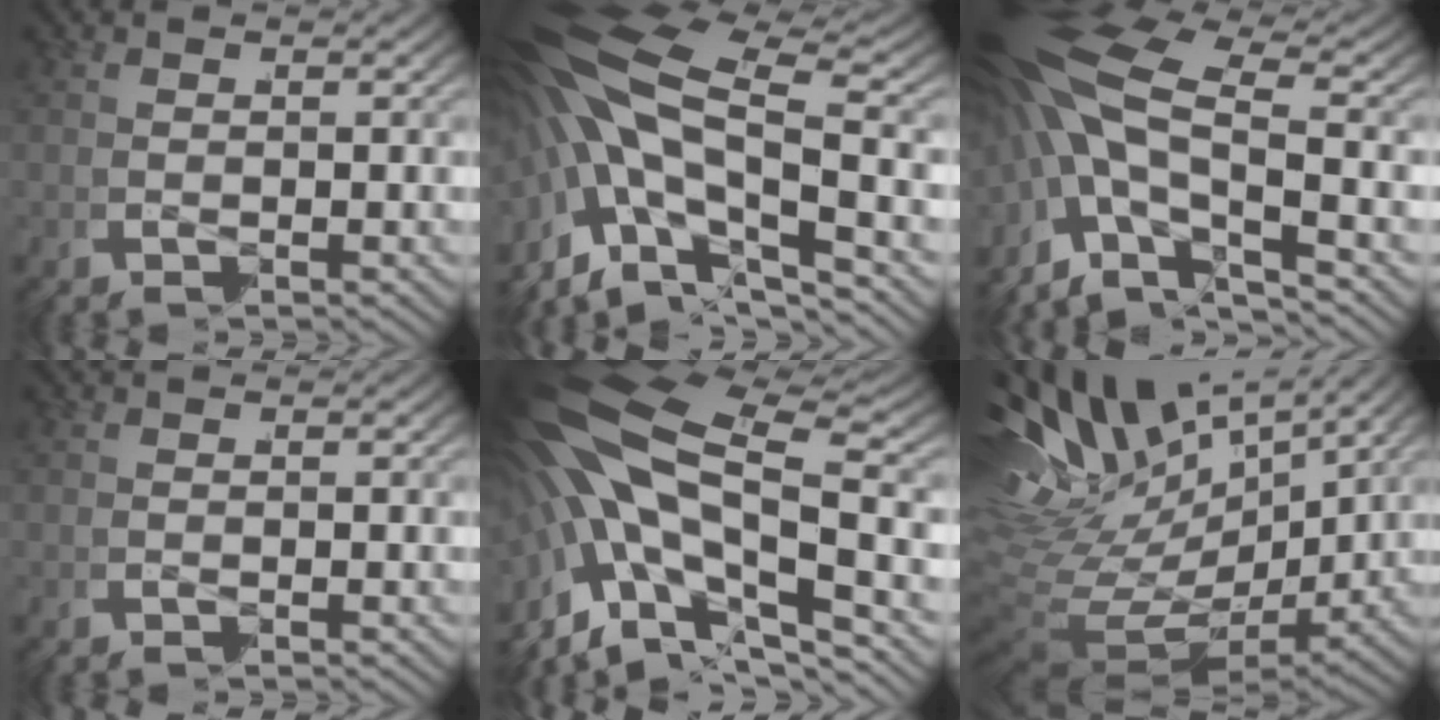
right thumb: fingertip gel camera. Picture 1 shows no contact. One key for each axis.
{"total": 11.5, "fx": -1.5, "fy": 7.0, "fz": 9.0, "tx": -0.200, "ty": -0.022, "tz": -0.017}
{"total": 10.0, "fx": -2.0, "fy": 6.7, "fz": 7.2, "tx": -0.166, "ty": -0.023, "tz": -0.026}
{"total": 0.0}
{"total": 12.8, "fx": -1.5, "fy": 7.9, "fz": 10.0, "tx": -0.212, "ty": -0.024, "tz": -0.018}
{"total": 12.9, "fx": 2.0, "fy": 9.5, "fz": 8.5, "tx": -0.208, "ty": -0.032, "tz": 0.044}